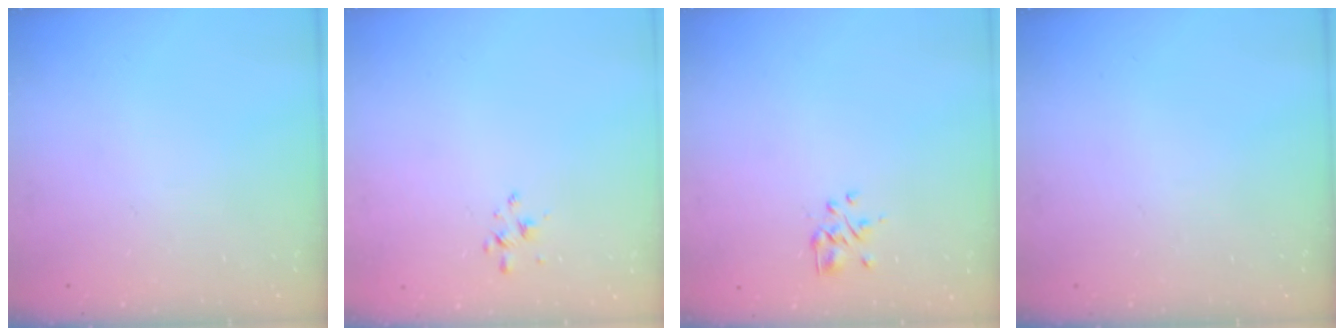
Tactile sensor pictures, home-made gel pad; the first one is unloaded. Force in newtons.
{"total": 2.1, "press": 2.0, "slide": 0.6}
{"total": 2.3, "press": 2.1, "slide": 0.9}
{"total": 0.0}